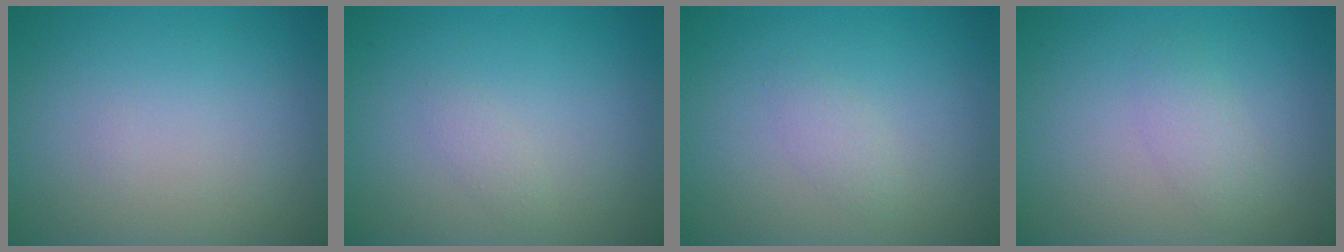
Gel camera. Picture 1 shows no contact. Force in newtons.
{"total": 0.8, "press": 0.8, "slide": 0.1}
{"total": 1.2, "press": 1.2, "slide": 0.1}
{"total": 1.7, "press": 1.7, "slide": 0.0}